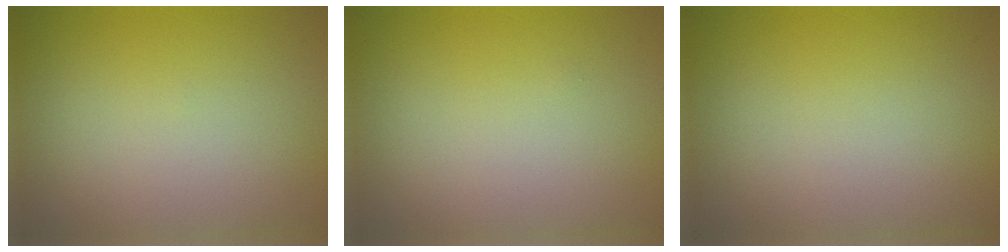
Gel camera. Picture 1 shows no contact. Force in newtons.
{"total": 0.0}
{"total": 0.0}